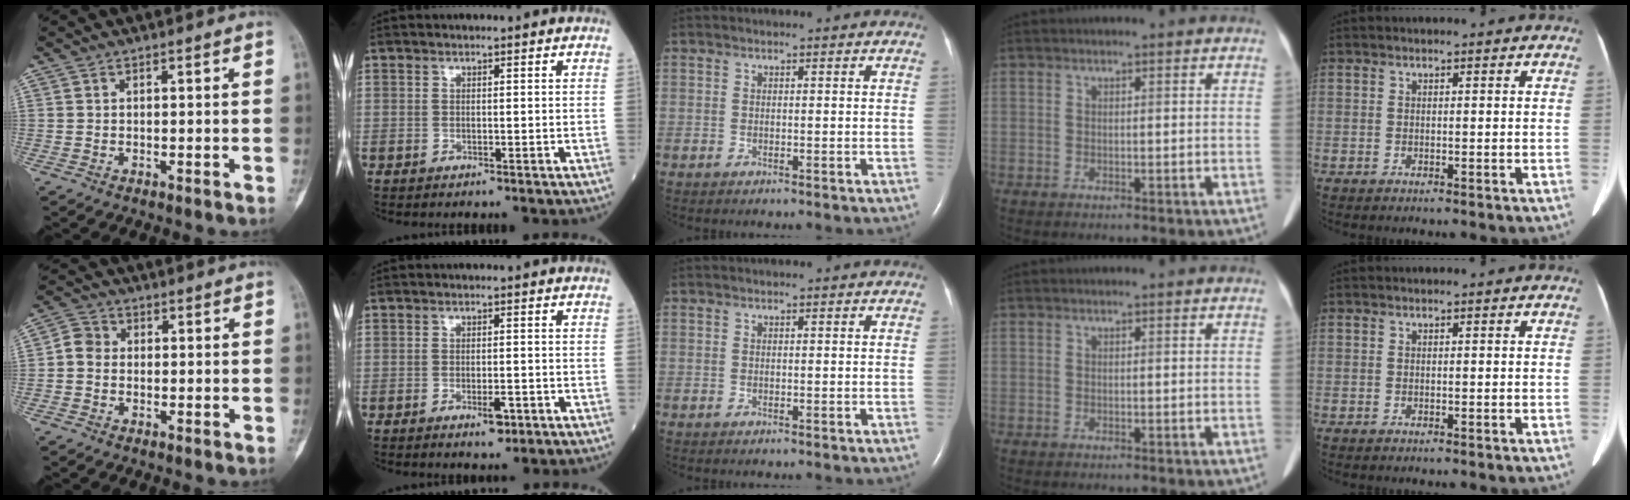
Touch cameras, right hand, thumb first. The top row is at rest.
{"thumb": {"total": 3.8, "force": [-0.4, 3.4, 1.6], "torque": [-0.018, 0.010, -0.016]}, "index": {"total": 2.6, "force": [-1.4, 0.8, 2.1], "torque": [-0.026, 0.001, -0.019]}}